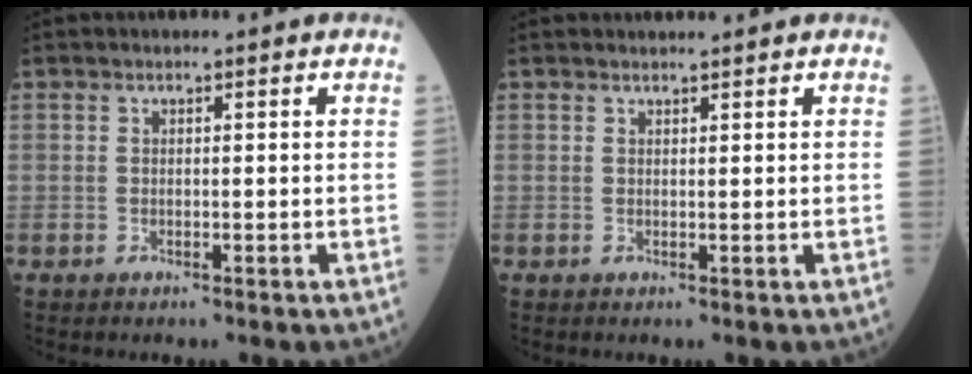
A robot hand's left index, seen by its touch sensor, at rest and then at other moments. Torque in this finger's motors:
{"motor_torque": [-0.17, -0.11, -0.24, -0.09]}